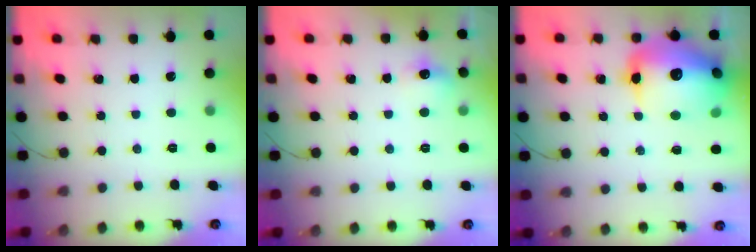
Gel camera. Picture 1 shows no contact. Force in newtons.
{"total": 6.8, "press": 6.6, "slide": 1.3}
{"total": 22.3, "press": 21.8, "slide": 4.6}